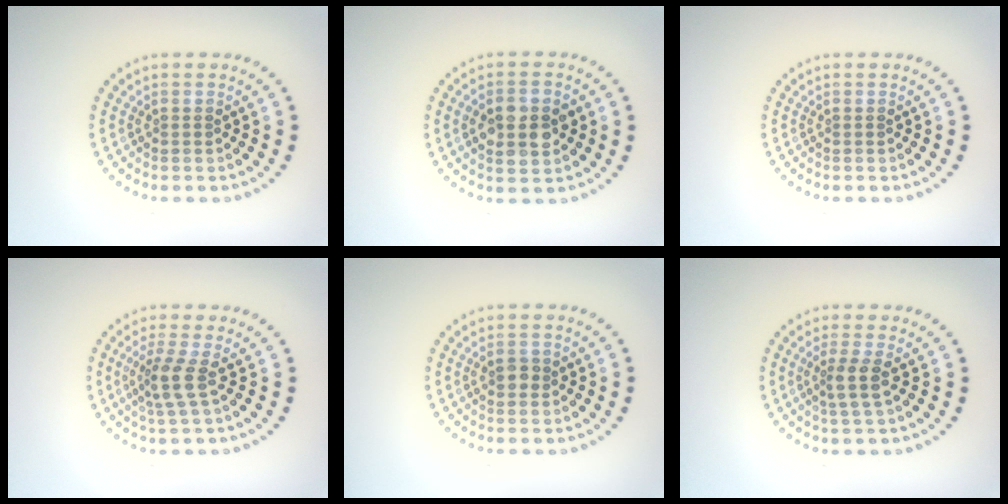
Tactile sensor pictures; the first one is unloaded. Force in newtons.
{"total": 4.5, "press": 4.5, "slide": 0.2}
{"total": 0.0}
{"total": 2.6, "press": 1.9, "slide": 1.7}
{"total": 1.4, "press": 1.4, "slide": 0.1}
{"total": 2.2, "press": 1.8, "slide": 1.3}